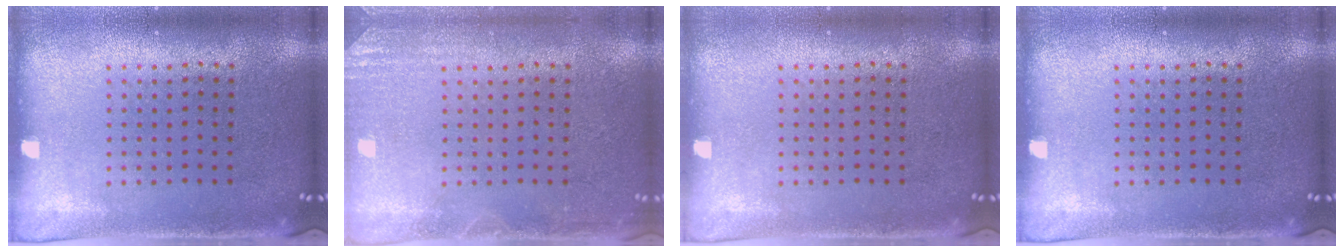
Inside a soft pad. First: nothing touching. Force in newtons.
{"total": 2.0, "press": 2.0, "slide": 0.4}
{"total": 0.0}
{"total": 0.0}